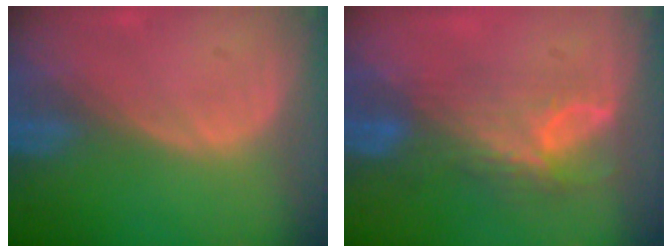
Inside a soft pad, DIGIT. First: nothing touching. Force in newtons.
{"total": 7.9, "press": 6.6, "slide": 4.2}